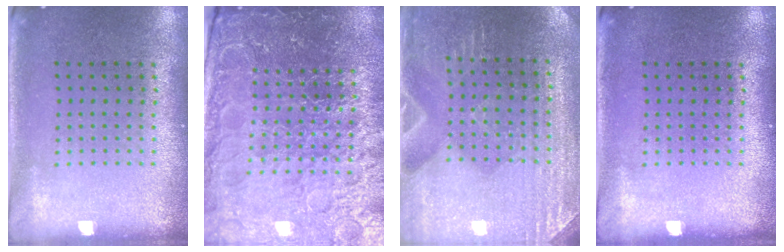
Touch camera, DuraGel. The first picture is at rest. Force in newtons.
{"total": 5.2, "press": 4.8, "slide": 1.9}
{"total": 3.0, "press": 3.0, "slide": 0.2}
{"total": 0.0}